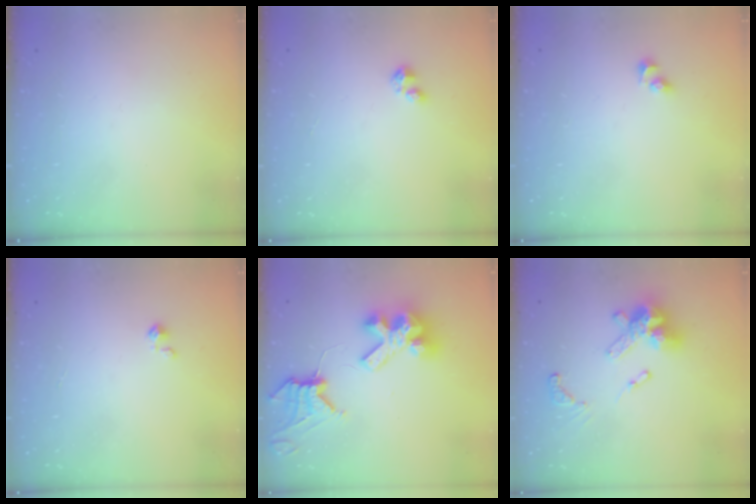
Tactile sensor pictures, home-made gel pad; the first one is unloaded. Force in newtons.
{"total": 2.7, "press": 2.7, "slide": 0.4}
{"total": 2.7, "press": 2.5, "slide": 1.2}
{"total": 2.3, "press": 2.2, "slide": 0.3}
{"total": 12.2, "press": 12.1, "slide": 1.2}
{"total": 13.7, "press": 13.6, "slide": 1.8}